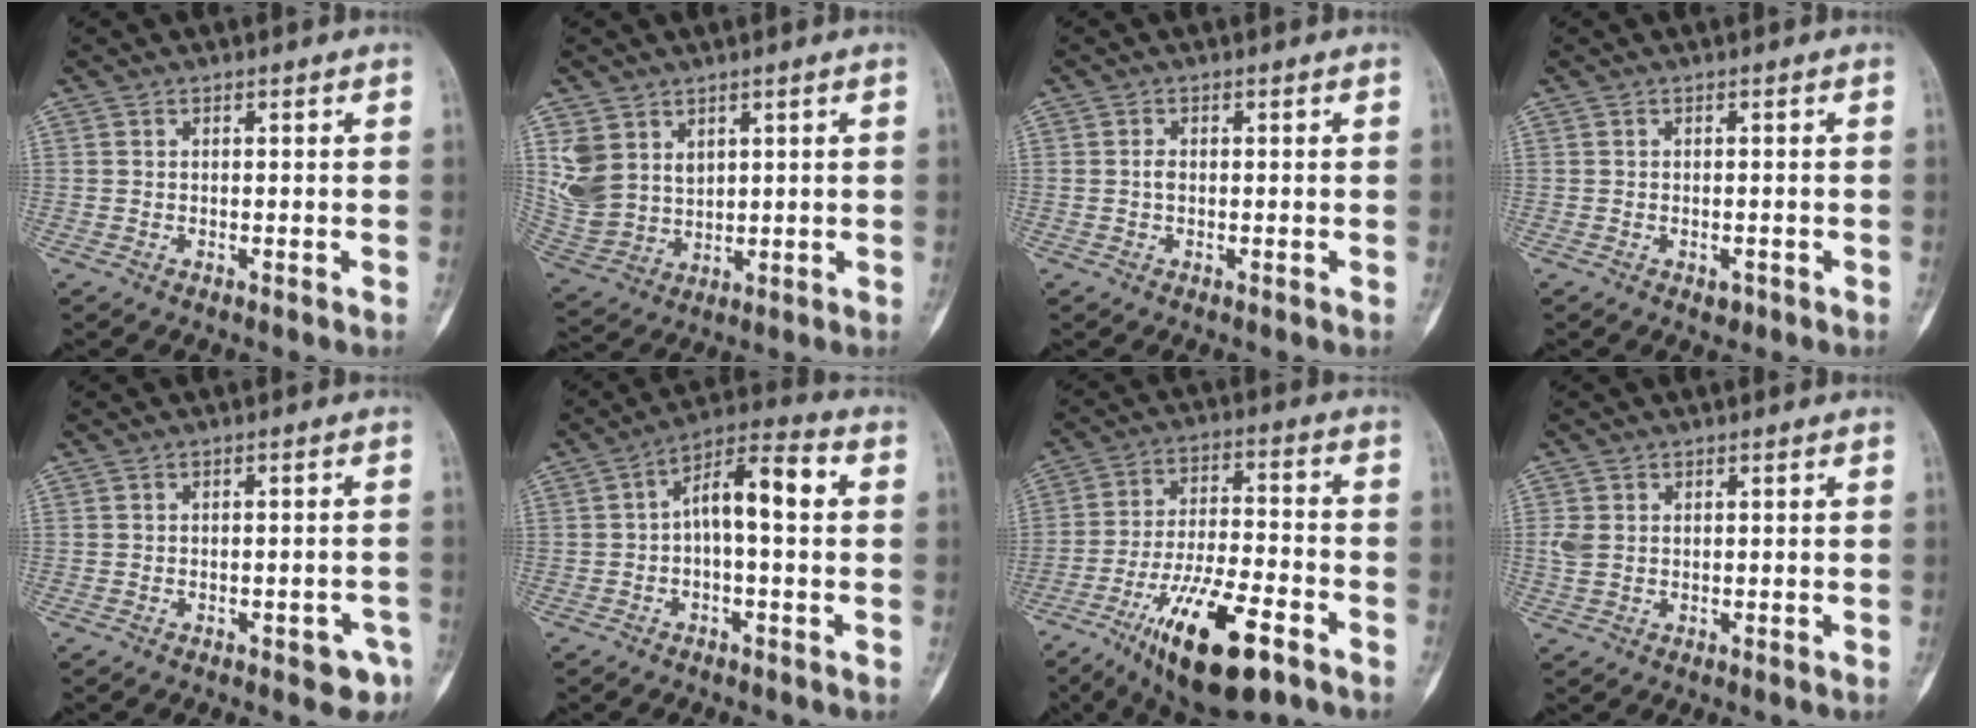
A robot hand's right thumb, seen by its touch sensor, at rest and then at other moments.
{"total": 9.1, "force": [3.9, 6.9, 4.5], "torque": [-0.080, -0.016, 0.102]}
{"total": 1.3, "force": [0.0, 0.8, 0.9], "torque": [-0.016, 0.001, -0.002]}
{"total": 1.4, "force": [-0.7, 0.9, 0.8], "torque": [-0.005, 0.004, -0.007]}
{"total": 4.1, "force": [-2.2, 1.9, 2.9], "torque": [-0.017, 0.017, -0.021]}
{"total": 9.7, "force": [0.5, 3.7, 9.0], "torque": [-0.144, 0.044, 0.001]}
{"total": 18.4, "force": [-9.9, 6.1, 14.2], "torque": [-0.249, 0.046, -0.163]}
{"total": 2.7, "force": [0.5, 2.0, 1.8], "torque": [-0.044, 0.003, 0.013]}